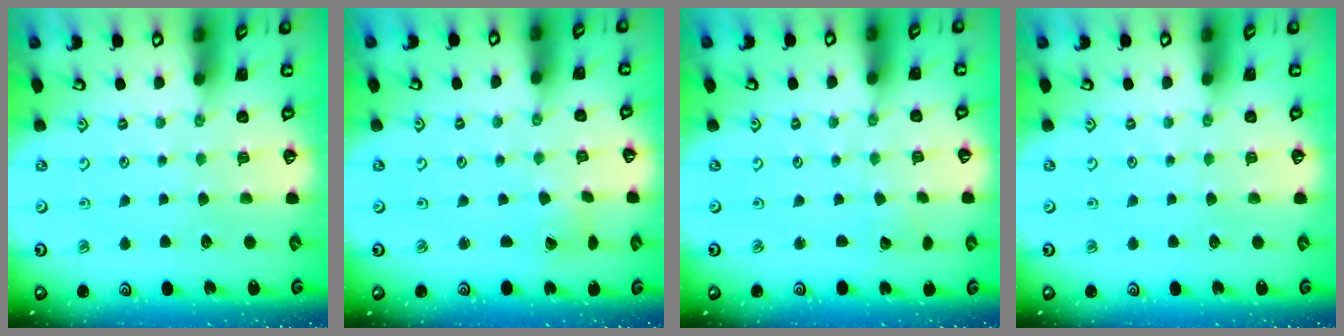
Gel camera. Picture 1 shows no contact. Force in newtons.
{"total": 2.6, "press": 2.6, "slide": 0.1}
{"total": 1.1, "press": 1.1, "slide": 0.1}
{"total": 0.0}